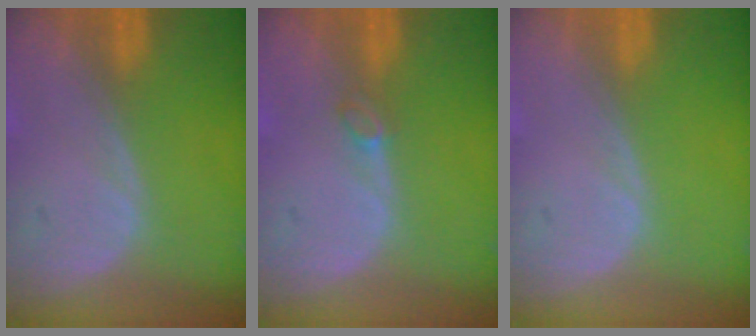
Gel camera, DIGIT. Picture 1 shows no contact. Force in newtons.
{"total": 1.4, "press": 1.3, "slide": 0.3}
{"total": 0.0}